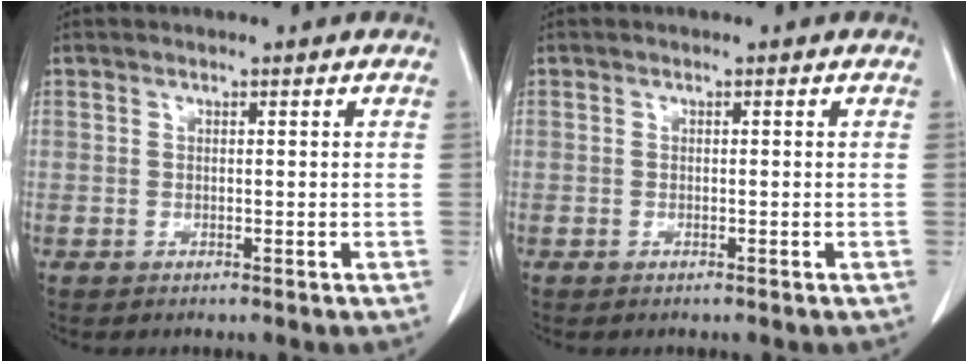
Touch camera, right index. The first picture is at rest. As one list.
[{"total": 0.0}]